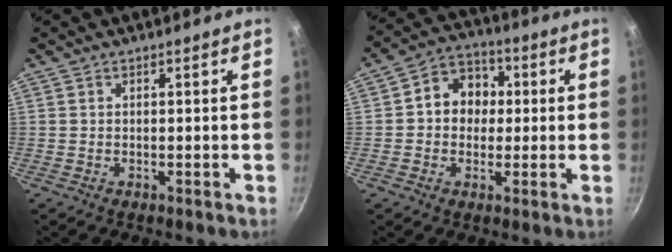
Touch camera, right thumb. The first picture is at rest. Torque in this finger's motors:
{"motor_torque": [-0.01, 0.36, -0.02, 0.03, 0.05]}